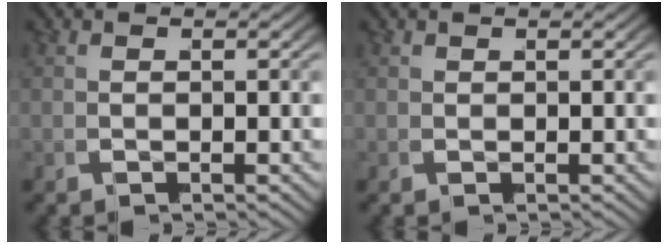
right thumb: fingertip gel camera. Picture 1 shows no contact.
{"total": 0.0}